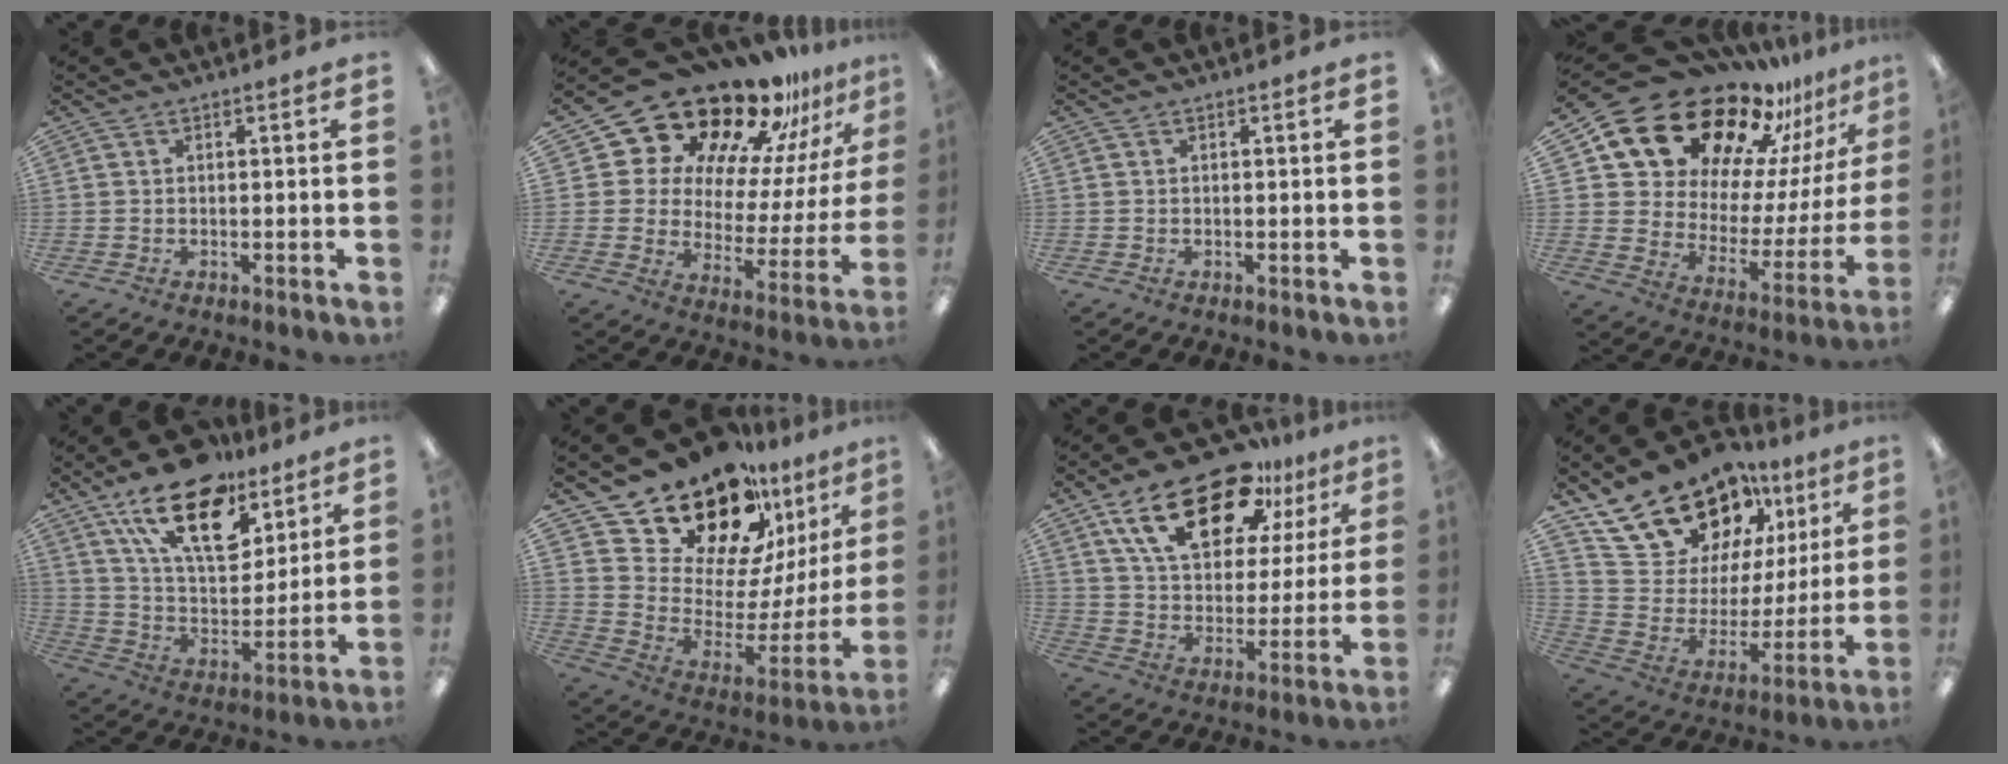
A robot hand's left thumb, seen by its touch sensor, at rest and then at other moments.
{"total": 22.1, "force": [18.8, 9.5, 6.7], "torque": [-0.113, -0.160, 0.337]}
{"total": 0.0}
{"total": 22.1, "force": [18.0, 10.3, 7.8], "torque": [-0.143, -0.142, 0.333]}
{"total": 20.9, "force": [13.2, 10.1, 12.6], "torque": [-0.210, -0.064, 0.230]}
{"total": 22.1, "force": [18.6, 8.8, 8.1], "torque": [-0.142, -0.144, 0.329]}
{"total": 23.2, "force": [14.2, 11.2, 14.5], "torque": [-0.243, -0.062, 0.246]}
{"total": 21.1, "force": [16.1, 11.2, 7.7], "torque": [-0.148, -0.097, 0.310]}